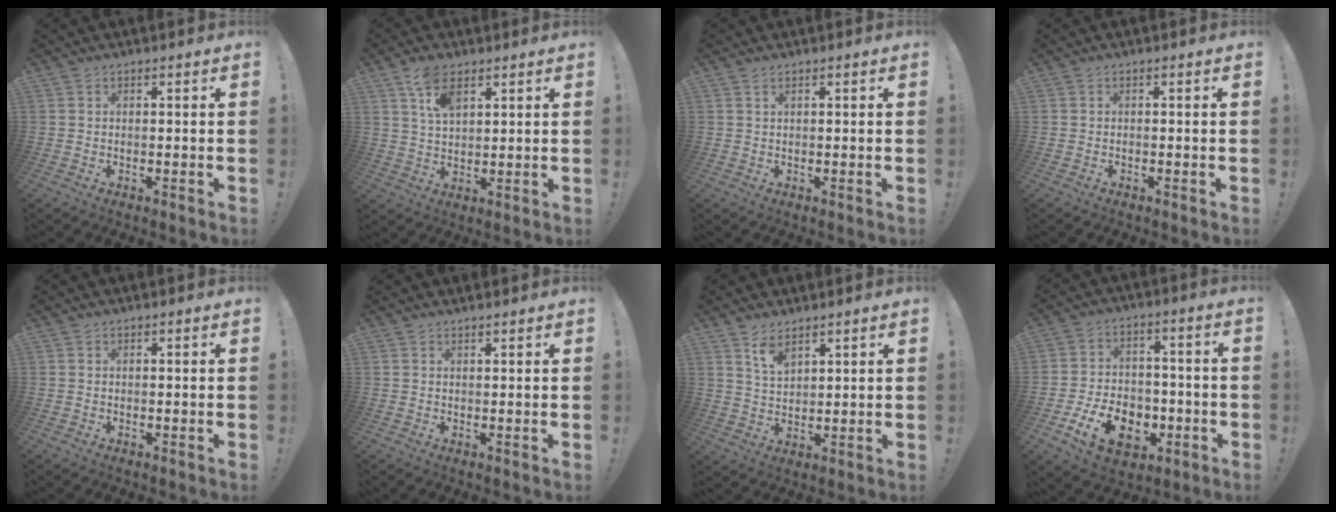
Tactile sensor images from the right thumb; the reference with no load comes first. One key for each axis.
{"total": 7.9, "fx": 4.5, "fy": 3.9, "fz": 5.2, "tx": -0.095, "ty": -0.009, "tz": 0.083}
{"total": 1.0, "fx": 0.5, "fy": 0.3, "fz": 0.7, "tx": -0.015, "ty": 0.002, "tz": 0.010}
{"total": 0.0}
{"total": 0.0}
{"total": 0.9, "fx": 0.9, "fy": -0.2, "fz": 0.2, "tx": 0.011, "ty": -0.008, "tz": 0.014}
{"total": 6.0, "fx": 4.4, "fy": 2.9, "fz": 2.9, "tx": -0.046, "ty": -0.028, "tz": 0.077}
{"total": 14.6, "fx": -6.3, "fy": 9.8, "fz": 8.8, "tx": -0.146, "ty": 0.044, "tz": -0.104}